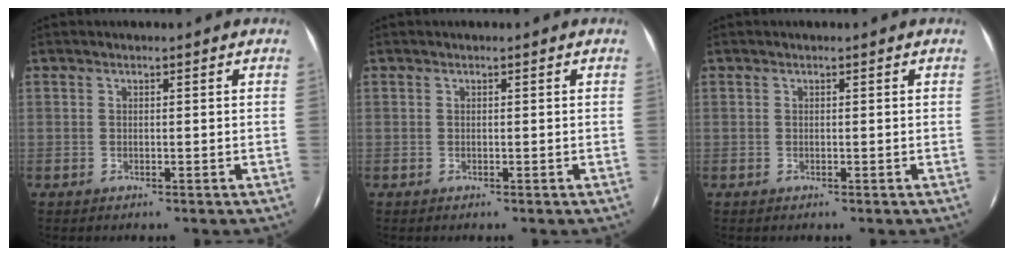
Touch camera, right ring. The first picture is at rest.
{"total": 0.0}
{"total": 0.0}